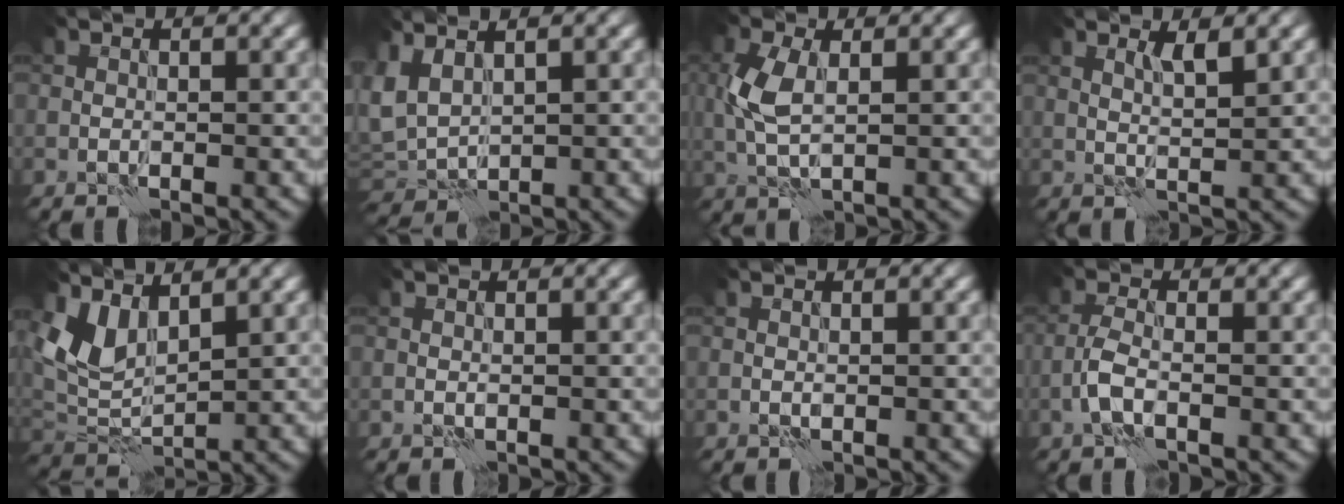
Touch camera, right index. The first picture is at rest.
{"total": 2.5, "force": [1.3, 1.5, 1.6], "torque": [-0.046, 0.007, 0.030]}
{"total": 3.9, "force": [0.3, 2.0, 3.3], "torque": [-0.086, 0.006, 0.008]}
{"total": 1.9, "force": [1.2, 0.2, 1.4], "torque": [-0.025, 0.000, 0.020]}
{"total": 4.4, "force": [2.6, 2.4, 2.6], "torque": [-0.058, -0.008, 0.053]}
{"total": 0.0}
{"total": 0.0}
{"total": 2.3, "force": [-1.0, 0.7, 1.9], "torque": [-0.044, 0.004, -0.026]}